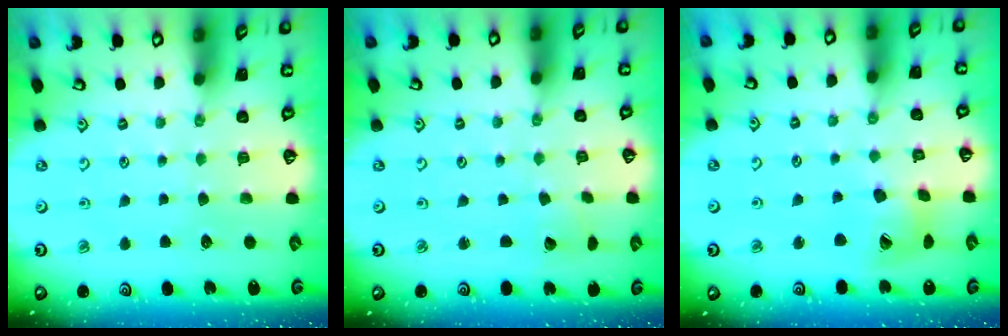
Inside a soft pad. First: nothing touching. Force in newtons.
{"total": 2.2, "press": 2.2, "slide": 0.2}
{"total": 13.4, "press": 13.3, "slide": 1.5}